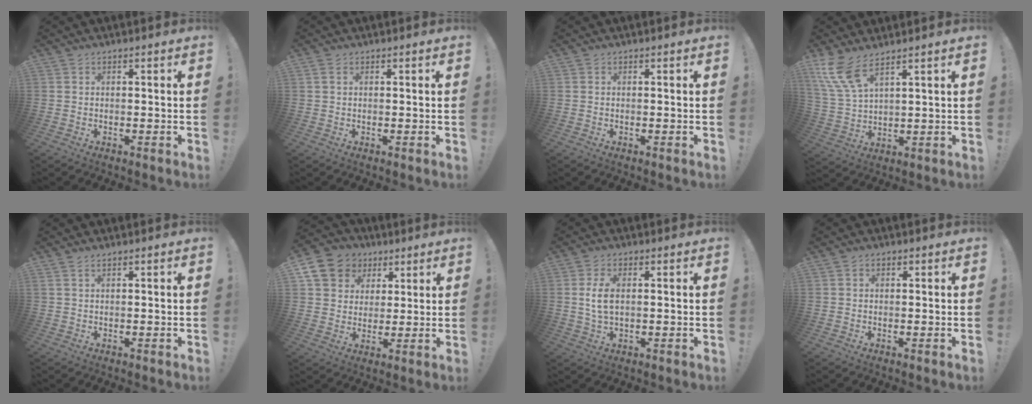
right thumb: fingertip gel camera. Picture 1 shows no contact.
{"total": 1.2, "force": [0.5, 0.7, 0.8], "torque": [-0.017, 0.002, 0.010]}
{"total": 0.0}
{"total": 9.2, "force": [6.5, 2.4, 6.1], "torque": [-0.137, -0.028, 0.125]}
{"total": 1.4, "force": [1.0, 0.3, 1.0], "torque": [-0.027, 0.002, 0.020]}
{"total": 12.0, "force": [5.3, 9.9, 4.1], "torque": [-0.057, -0.027, 0.109]}
{"total": 5.7, "force": [0.7, 2.9, 4.8], "torque": [-0.090, -0.003, 0.009]}
{"total": 0.8, "force": [0.3, 0.7, 0.3], "torque": [-0.004, 0.001, 0.005]}